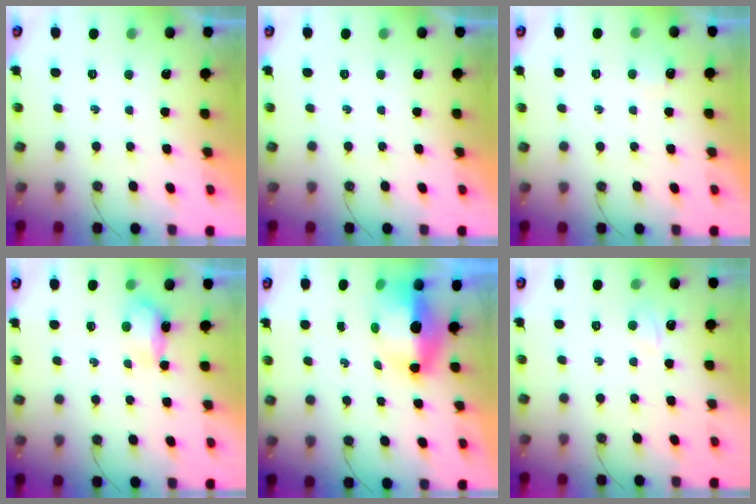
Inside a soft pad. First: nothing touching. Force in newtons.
{"total": 0.0}
{"total": 2.9, "press": 2.8, "slide": 0.5}
{"total": 4.5, "press": 4.4, "slide": 0.8}
{"total": 8.4, "press": 8.3, "slide": 1.4}
{"total": 3.3, "press": 3.2, "slide": 0.6}